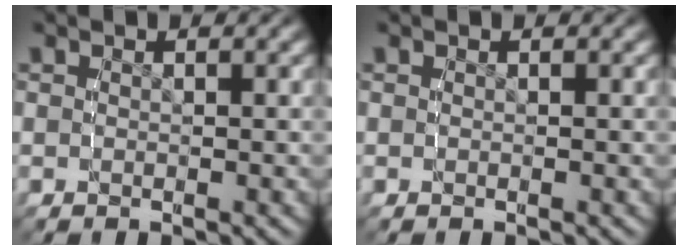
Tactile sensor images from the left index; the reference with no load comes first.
{"total": 0.0}